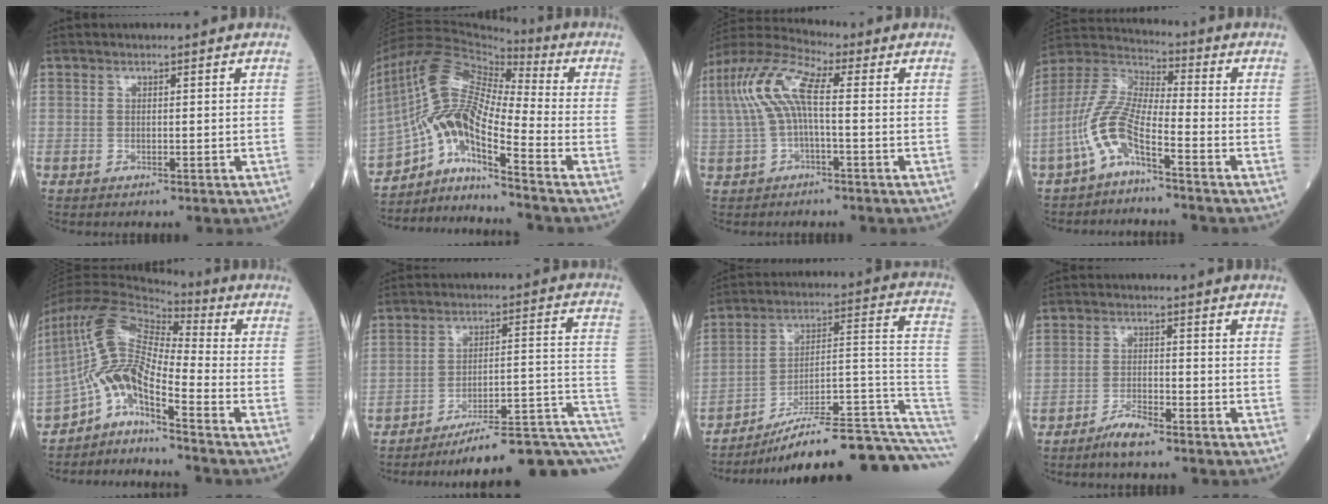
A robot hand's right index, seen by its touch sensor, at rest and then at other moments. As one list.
[{"total": 13.4, "force": [-6.8, 2.0, 11.4], "torque": [-0.238, 0.018, -0.121]}, {"total": 10.3, "force": [1.1, 2.9, 9.8], "torque": [-0.220, 0.036, 0.015]}, {"total": 9.3, "force": [-4.9, 2.1, 7.6], "torque": [-0.188, 0.007, -0.104]}, {"total": 11.7, "force": [-6.5, 2.3, 9.5], "torque": [-0.202, 0.027, -0.122]}, {"total": 17.5, "force": [-11.1, 2.5, 13.3], "torque": [-0.119, 0.053, -0.150]}, {"total": 23.6, "force": [-19.1, 0.5, 13.9], "torque": [-0.115, 0.038, -0.282]}, {"total": 3.8, "force": [-3.1, 0.4, 2.1], "torque": [-0.045, -0.003, -0.059]}]